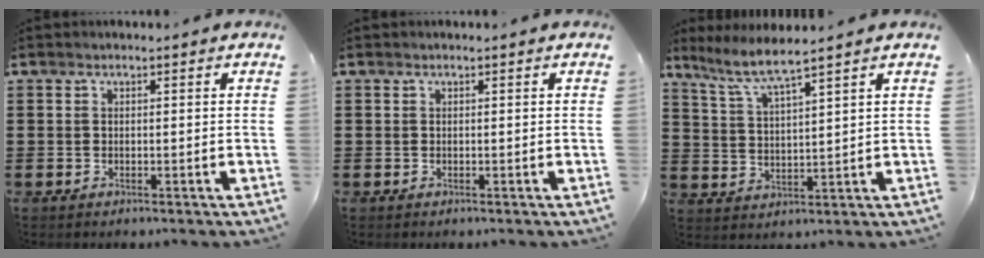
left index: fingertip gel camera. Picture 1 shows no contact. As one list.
[{"total": 0.0}, {"total": 5.2, "force": [4.3, -0.5, 2.9], "torque": [-0.073, -0.022, 0.071]}]